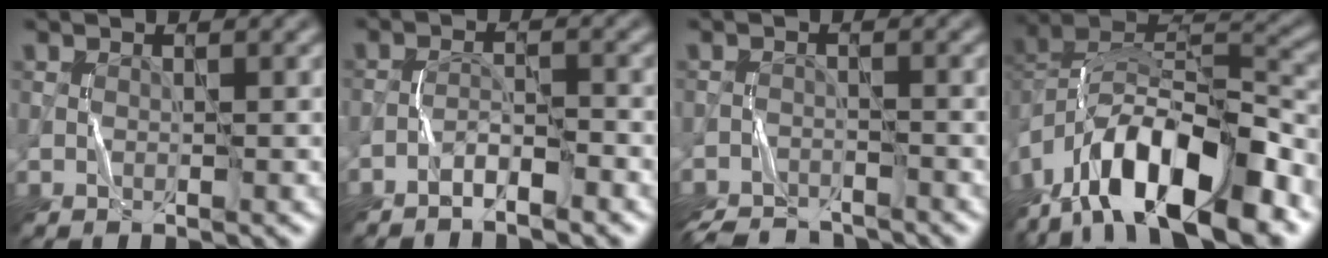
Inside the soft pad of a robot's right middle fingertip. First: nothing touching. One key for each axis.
{"total": 2.4, "fx": -2.0, "fy": 0.4, "fz": 1.3, "tx": -0.025, "ty": 0.007, "tz": -0.041}
{"total": 5.2, "fx": -5.0, "fy": 1.3, "fz": 0.8, "tx": -0.011, "ty": -0.011, "tz": -0.084}
{"total": 14.0, "fx": -8.4, "fy": 5.4, "fz": 9.8, "tx": -0.175, "ty": 0.012, "tz": -0.152}